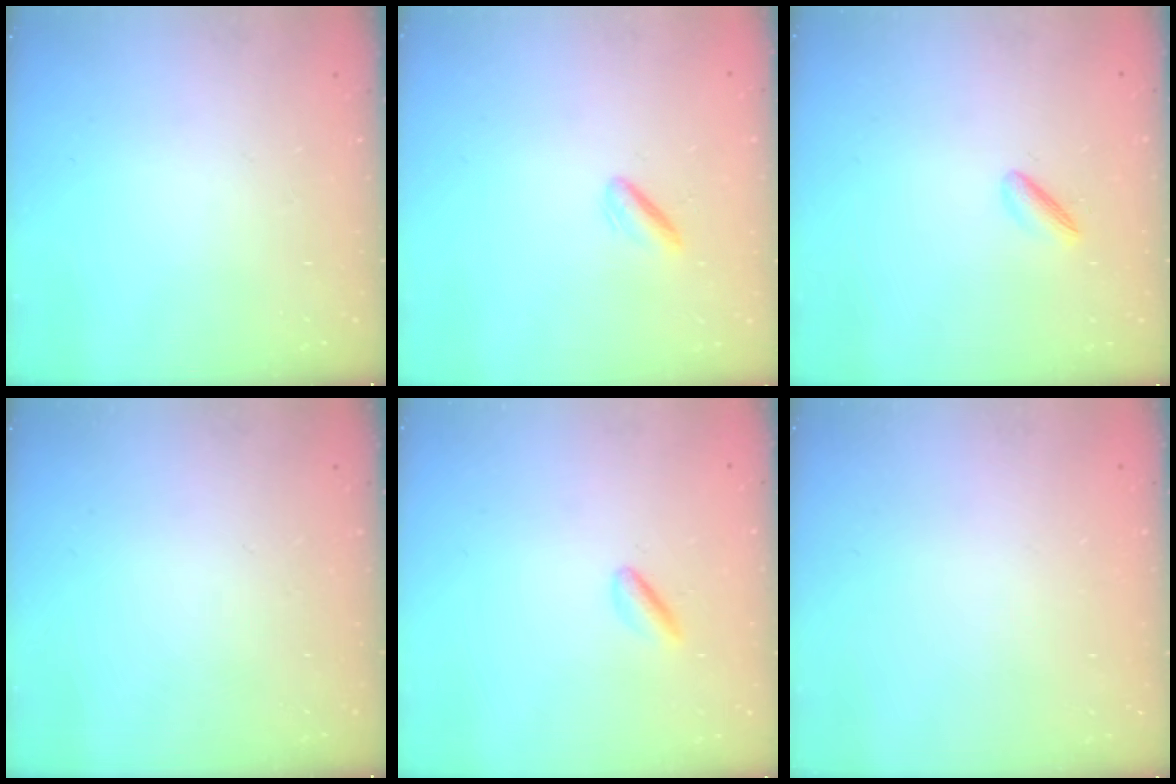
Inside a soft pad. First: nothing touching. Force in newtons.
{"total": 1.2, "press": 0.8, "slide": 0.8}
{"total": 3.1, "press": 3.0, "slide": 0.8}
{"total": 0.0}
{"total": 2.5, "press": 2.4, "slide": 0.8}
{"total": 2.2, "press": 2.2, "slide": 0.1}